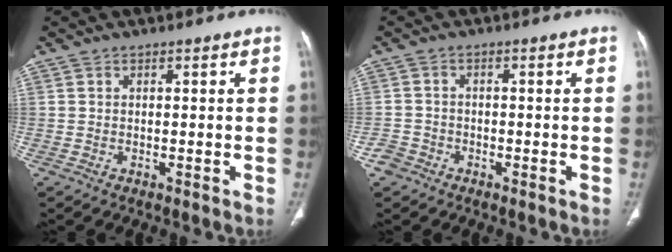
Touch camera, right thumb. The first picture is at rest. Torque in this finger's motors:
{"motor_torque": [0.05, -0.06, -0.05, 0.09, 0.00]}